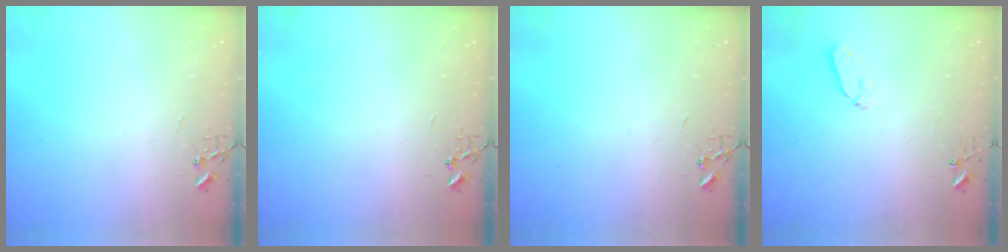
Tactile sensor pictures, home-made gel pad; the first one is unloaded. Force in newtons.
{"total": 0.0}
{"total": 0.0}
{"total": 3.9, "press": 3.8, "slide": 0.6}